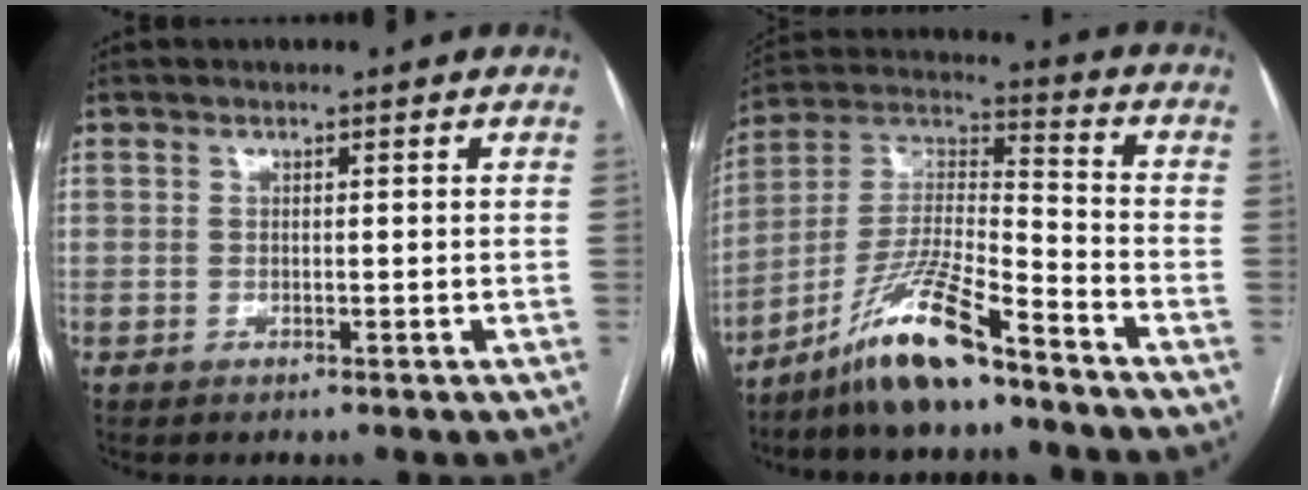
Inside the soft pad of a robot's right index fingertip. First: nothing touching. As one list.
[{"total": 12.8, "force": [-9.5, 1.4, 8.6], "torque": [-0.175, 0.002, -0.178]}]